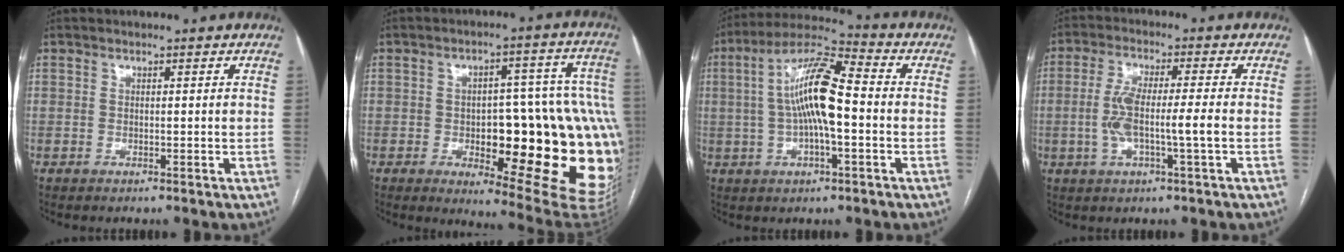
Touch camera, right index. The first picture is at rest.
{"total": 25.8, "force": [-3.8, 7.1, 24.5], "torque": [-0.222, 0.026, -0.022]}
{"total": 12.5, "force": [0.0, 2.6, 12.2], "torque": [-0.233, 0.024, -0.003]}
{"total": 7.6, "force": [-1.2, 0.6, 7.5], "torque": [-0.154, 0.008, -0.022]}